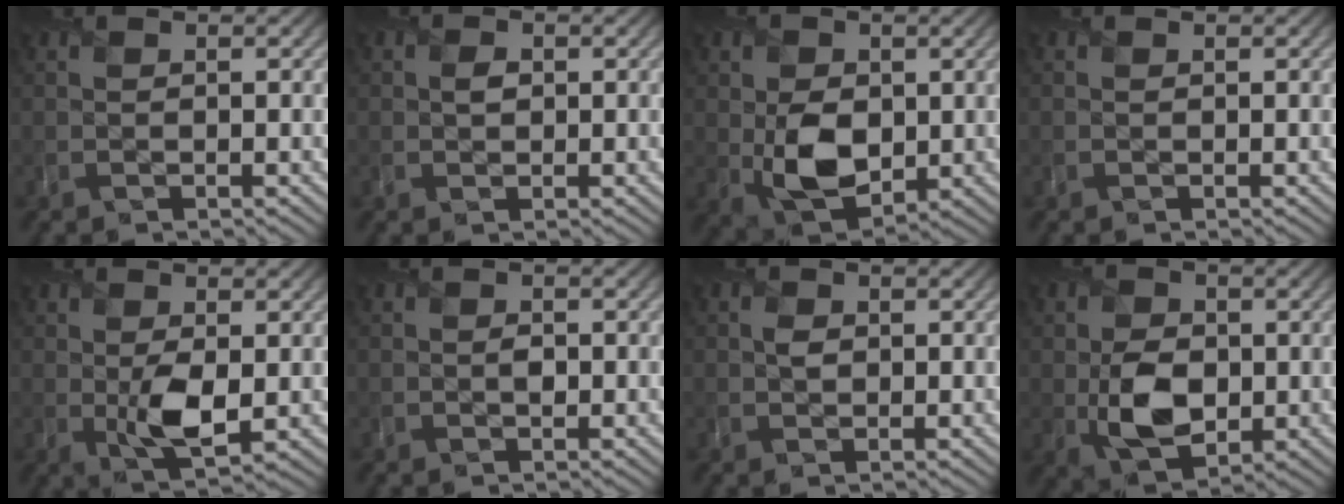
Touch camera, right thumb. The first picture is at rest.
{"total": 1.5, "force": [0.2, 1.2, 0.9], "torque": [-0.017, -0.002, -0.001]}
{"total": 7.5, "force": [-0.3, 5.5, 5.2], "torque": [-0.108, -0.014, -0.007]}
{"total": 0.0}
{"total": 5.0, "force": [-0.4, 2.8, 4.2], "torque": [-0.087, -0.014, -0.003]}
{"total": 1.3, "force": [-0.3, 1.0, 0.7], "torque": [-0.011, -0.006, -0.008]}
{"total": 1.5, "force": [0.1, 1.2, 0.8], "torque": [-0.017, -0.003, -0.003]}
{"total": 7.0, "force": [-0.9, 5.0, 4.8], "torque": [-0.104, -0.013, -0.022]}